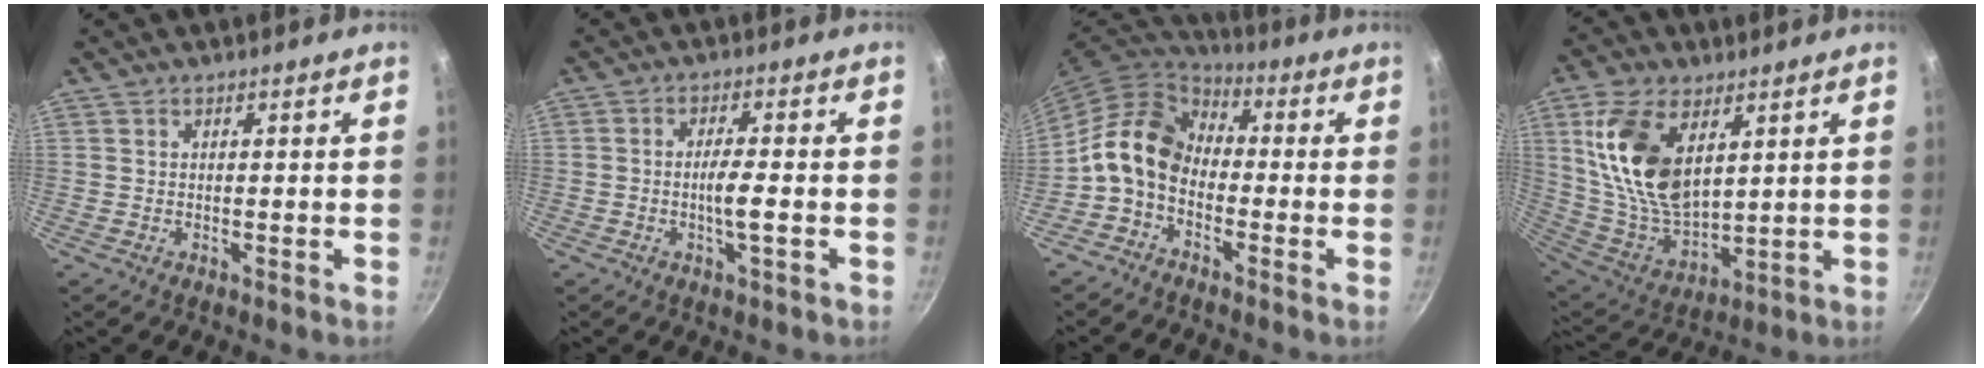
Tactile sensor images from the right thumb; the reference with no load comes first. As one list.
[{"total": 4.3, "force": [-1.2, 0.7, 4.0], "torque": [-0.077, 0.012, -0.023]}, {"total": 12.0, "force": [-2.2, 8.7, 7.9], "torque": [-0.128, 0.049, -0.067]}, {"total": 18.5, "force": [6.3, 10.4, 13.9], "torque": [-0.252, -0.036, 0.136]}]